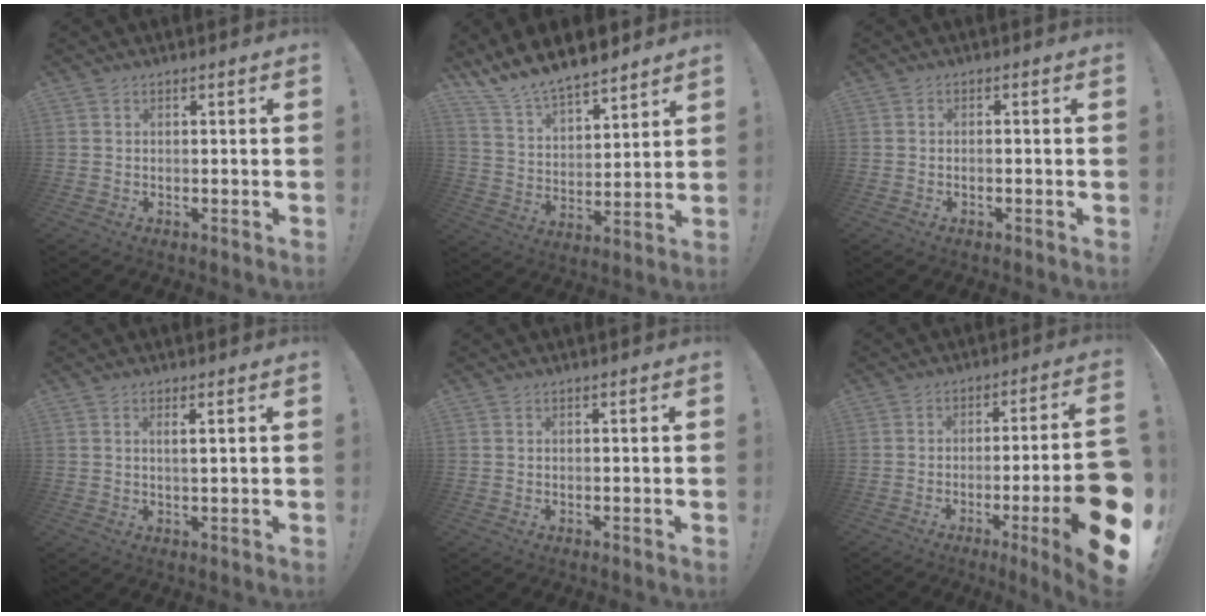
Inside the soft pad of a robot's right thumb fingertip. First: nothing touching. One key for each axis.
{"total": 10.5, "fx": 9.9, "fy": 2.4, "fz": 2.3, "tx": -0.074, "ty": -0.087, "tz": 0.183}
{"total": 1.1, "fx": -0.9, "fy": -0.1, "fz": 0.7, "tx": -0.019, "ty": 0.004, "tz": -0.014}
{"total": 1.8, "fx": 1.0, "fy": -0.5, "fz": 1.5, "tx": -0.014, "ty": -0.011, "tz": 0.012}
{"total": 0.0}
{"total": 14.5, "fx": -5.4, "fy": 1.2, "fz": 13.4, "tx": -0.193, "ty": 0.020, "tz": -0.075}